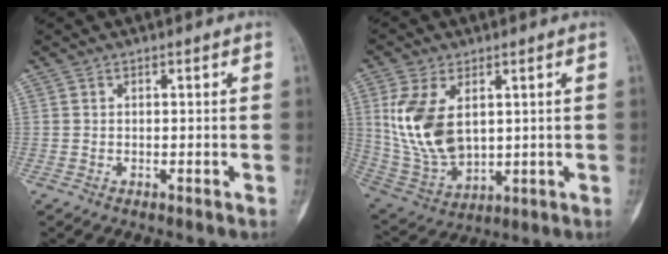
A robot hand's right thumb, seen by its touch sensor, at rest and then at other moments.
{"total": 14.2, "force": [3.1, 8.5, 11.0], "torque": [-0.211, -0.015, 0.078]}